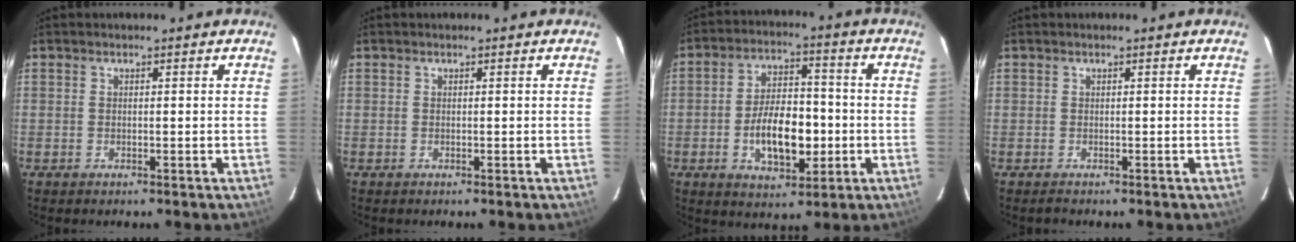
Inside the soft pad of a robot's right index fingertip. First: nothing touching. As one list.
[{"total": 0.0}, {"total": 11.9, "force": [-2.9, 6.1, 9.9], "torque": [-0.183, 0.014, -0.038]}, {"total": 0.6, "force": [-0.4, 0.4, -0.1], "torque": [-0.001, 0.000, -0.008]}]